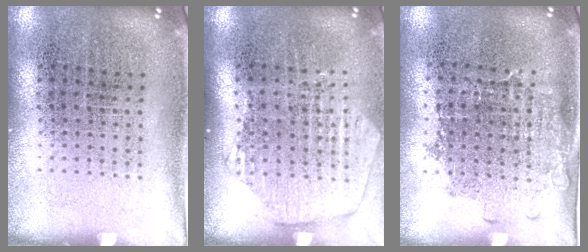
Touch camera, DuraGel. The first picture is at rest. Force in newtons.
{"total": 1.7, "press": 1.6, "slide": 0.7}
{"total": 1.2, "press": 0.9, "slide": 0.8}